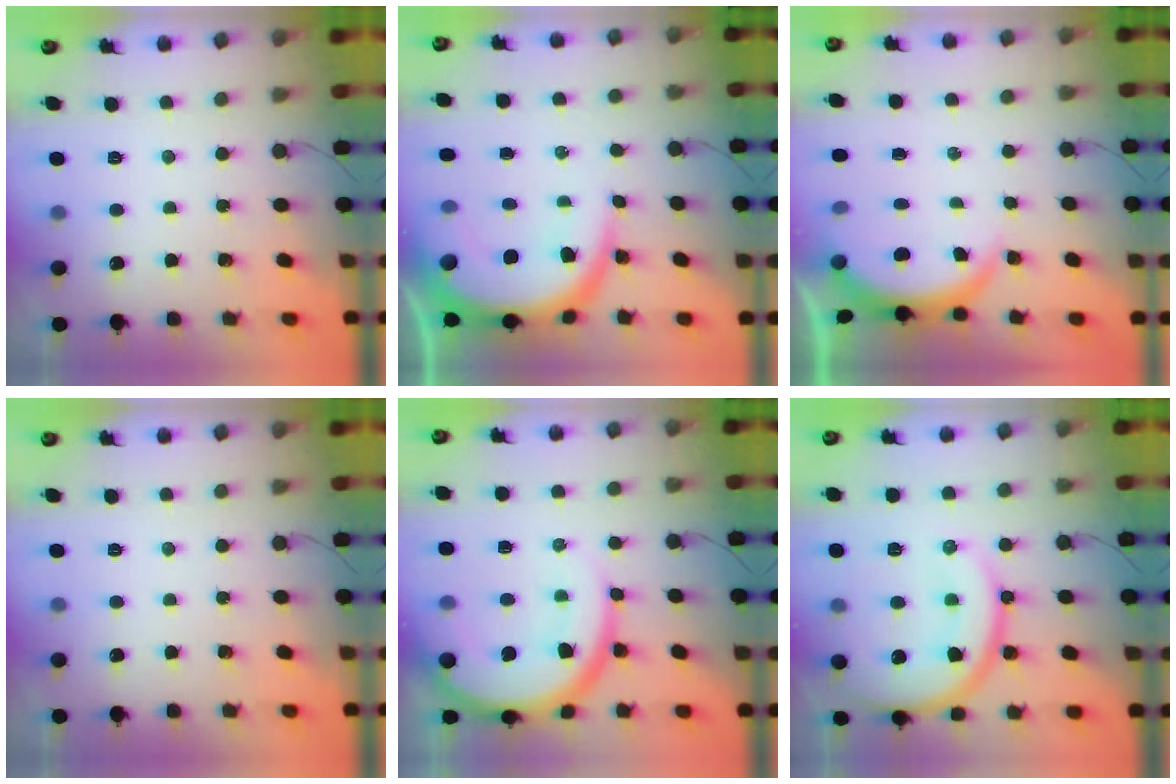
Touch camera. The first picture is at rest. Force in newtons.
{"total": 13.4, "press": 13.3, "slide": 1.5}
{"total": 3.9, "press": 3.9, "slide": 0.2}
{"total": 0.0}
{"total": 18.0, "press": 18.0, "slide": 1.4}
{"total": 20.0, "press": 19.9, "slide": 1.9}